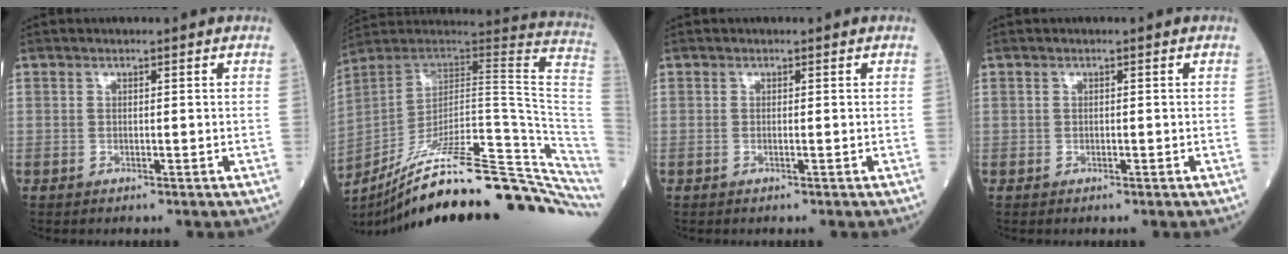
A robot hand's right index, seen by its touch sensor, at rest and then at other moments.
{"total": 30.7, "force": [-23.1, 3.2, 20.0], "torque": [-0.188, 0.005, -0.332]}
{"total": 0.0}
{"total": 0.0}